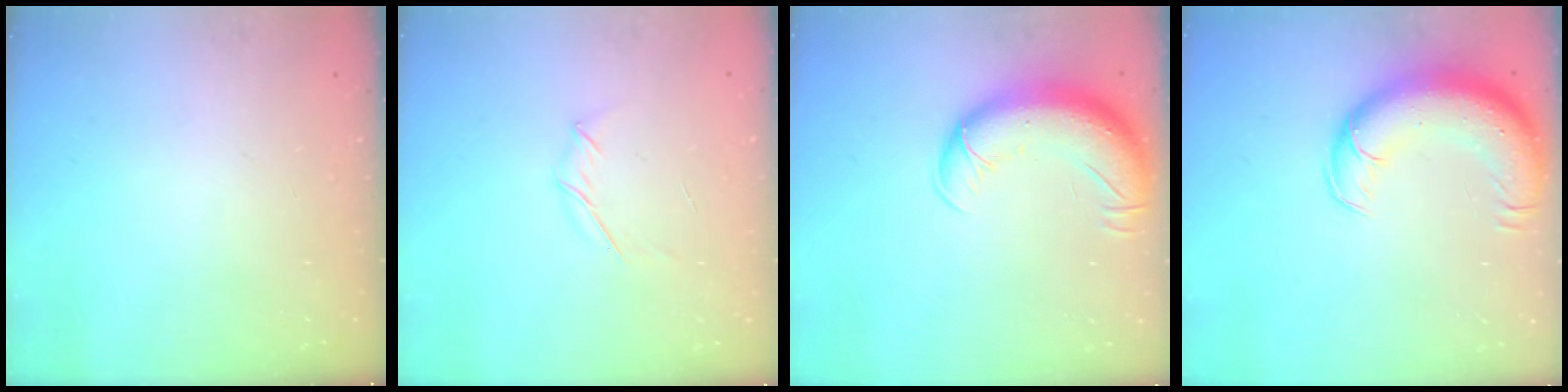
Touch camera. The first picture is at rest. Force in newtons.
{"total": 3.8, "press": 3.7, "slide": 0.9}
{"total": 15.0, "press": 14.6, "slide": 3.6}
{"total": 16.2, "press": 15.7, "slide": 3.9}